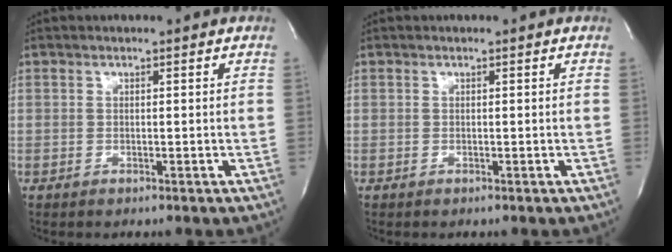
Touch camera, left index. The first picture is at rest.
{"total": 0.0}